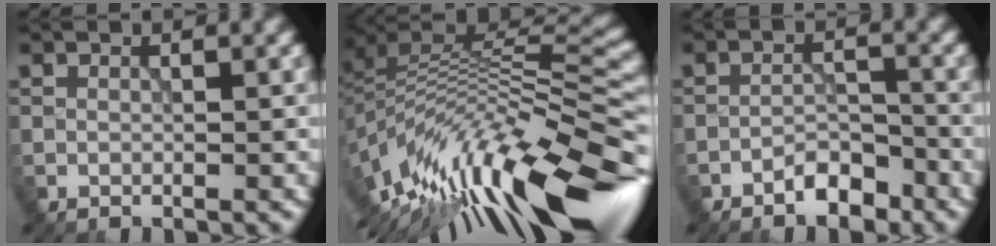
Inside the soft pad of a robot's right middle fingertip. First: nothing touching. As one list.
[{"total": 13.8, "force": [-5.7, 5.3, 11.4], "torque": [-0.218, 0.009, -0.090]}, {"total": 2.8, "force": [-2.2, 1.0, 1.4], "torque": [-0.017, 0.010, -0.041]}]